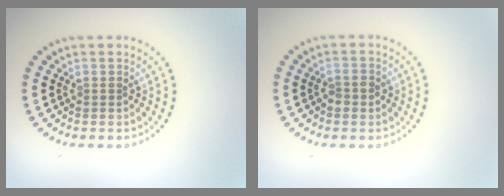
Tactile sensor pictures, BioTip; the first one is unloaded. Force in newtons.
{"total": 1.4, "press": 1.4, "slide": 0.3}